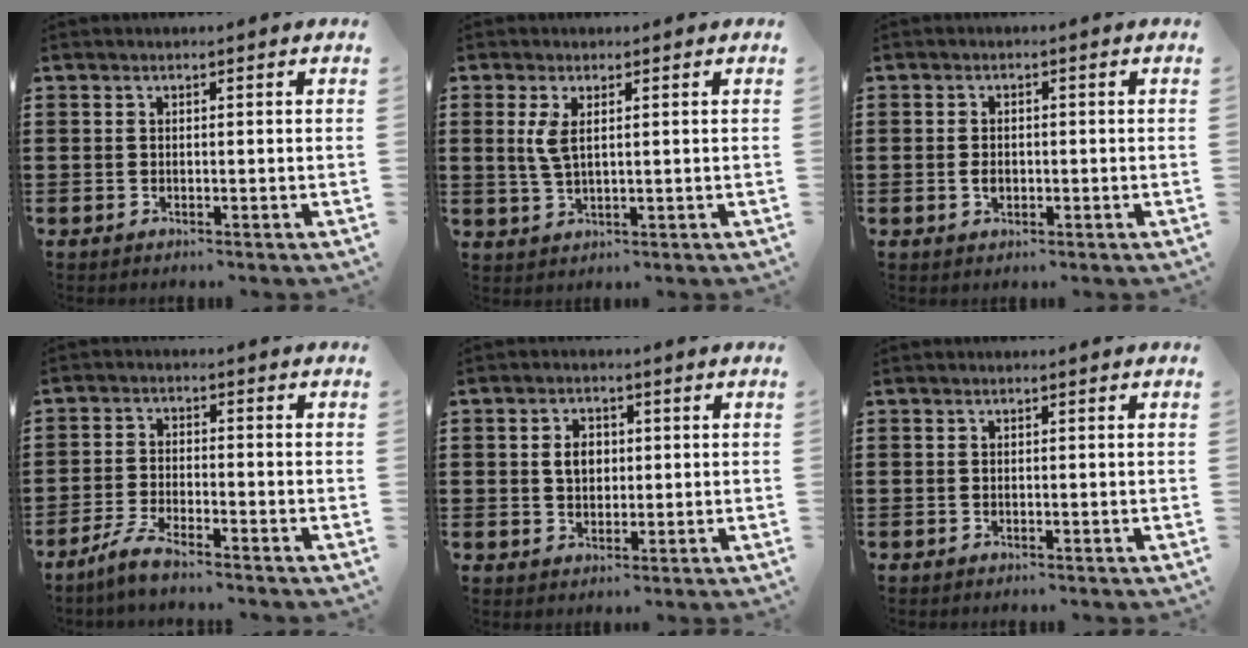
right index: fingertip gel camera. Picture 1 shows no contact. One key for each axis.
{"total": 3.4, "fx": 1.1, "fy": 1.3, "fz": 3.0, "tx": -0.070, "ty": 0.003, "tz": 0.015}
{"total": 1.7, "fx": -0.3, "fy": 1.1, "fz": 1.3, "tx": -0.026, "ty": 0.004, "tz": -0.005}
{"total": 3.7, "fx": -3.3, "fy": 0.0, "fz": 1.7, "tx": -0.053, "ty": -0.005, "tz": -0.070}
{"total": 3.5, "fx": 0.4, "fy": 2.5, "fz": 2.3, "tx": -0.045, "ty": 0.008, "tz": 0.003}
{"total": 0.0}